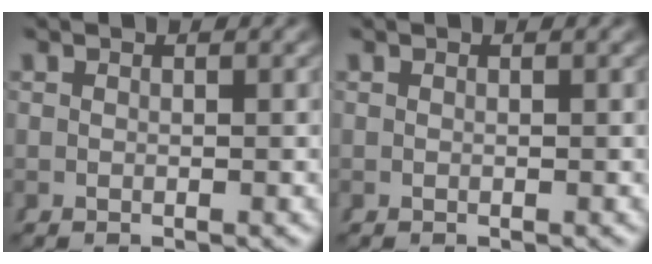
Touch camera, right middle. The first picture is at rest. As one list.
[{"total": 0.0}]